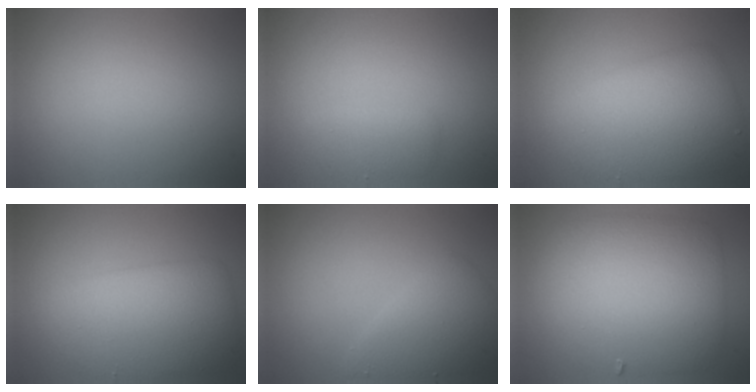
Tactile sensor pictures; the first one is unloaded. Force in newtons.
{"total": 1.6, "press": 1.6, "slide": 0.0}
{"total": 6.3, "press": 6.3, "slide": 0.1}
{"total": 6.6, "press": 6.6, "slide": 0.2}
{"total": 3.8, "press": 3.8, "slide": 0.2}
{"total": 7.9, "press": 7.9, "slide": 0.3}